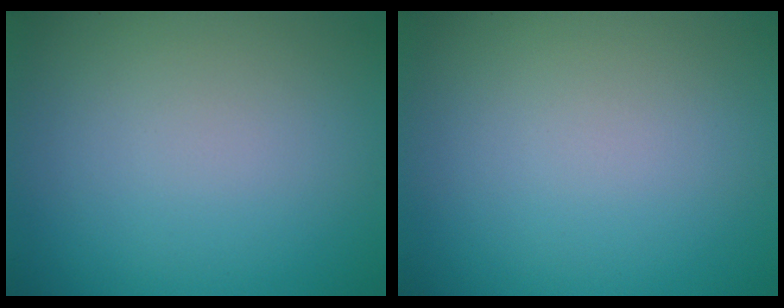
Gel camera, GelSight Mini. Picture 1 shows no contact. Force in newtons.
{"total": 0.0}